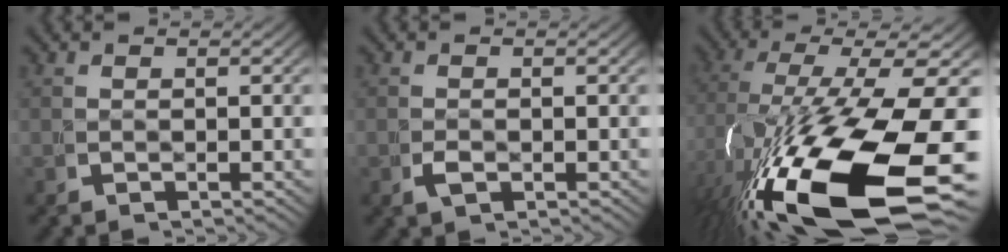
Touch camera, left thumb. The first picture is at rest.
{"total": 0.0}
{"total": 16.8, "force": [-4.2, 7.2, 14.5], "torque": [-0.285, -0.049, -0.022]}